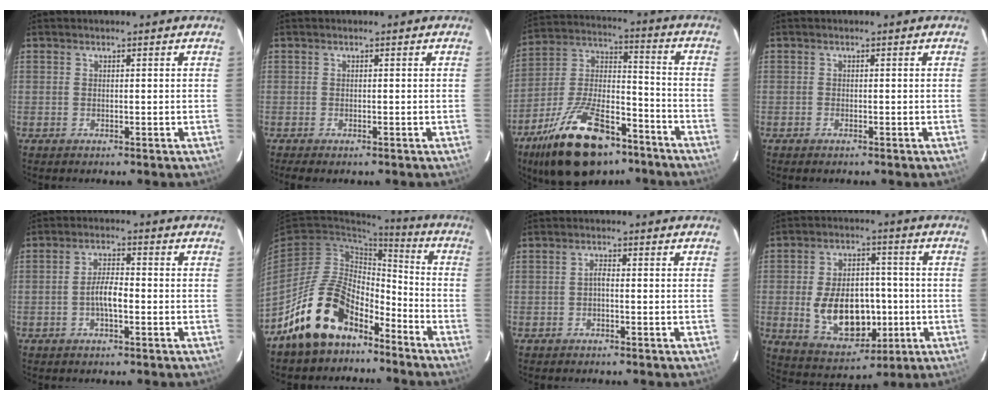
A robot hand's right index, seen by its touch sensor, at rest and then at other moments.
{"total": 1.7, "force": [-1.3, 0.4, 1.0], "torque": [-0.021, -0.007, -0.019]}
{"total": 22.4, "force": [-14.2, 10.2, 13.9], "torque": [-0.268, 0.006, -0.234]}
{"total": 0.7, "force": [-0.6, 0.3, 0.3], "torque": [-0.006, -0.002, -0.013]}
{"total": 4.1, "force": [-1.3, 1.2, 3.7], "torque": [-0.073, 0.007, -0.024]}
{"total": 15.6, "force": [-10.8, 8.1, 7.8], "torque": [-0.154, 0.032, -0.179]}
{"total": 1.1, "force": [-0.5, 0.3, 0.9], "torque": [-0.017, 0.006, -0.012]}
{"total": 15.1, "force": [-2.4, 9.7, 11.3], "torque": [-0.223, 0.006, -0.013]}